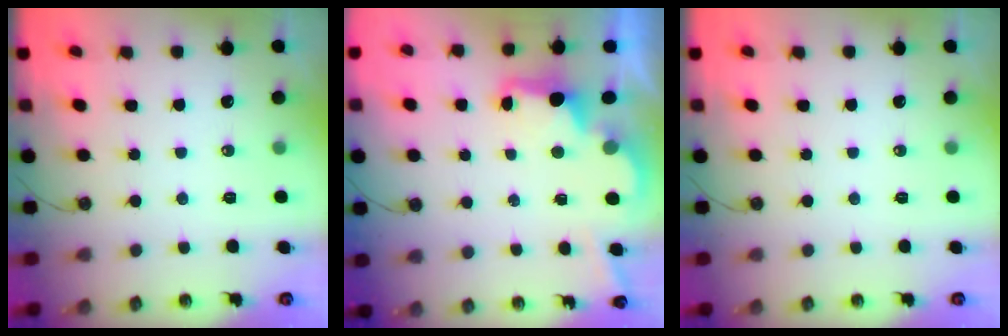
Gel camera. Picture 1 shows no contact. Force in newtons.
{"total": 2.6, "press": 2.5, "slide": 0.8}
{"total": 0.0}